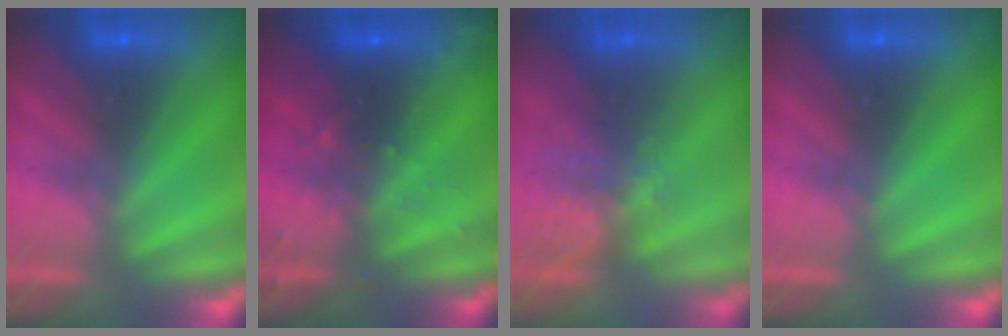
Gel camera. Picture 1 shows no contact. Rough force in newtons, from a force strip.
{"total": 2.9}
{"total": 3.6}
{"total": 0.0}